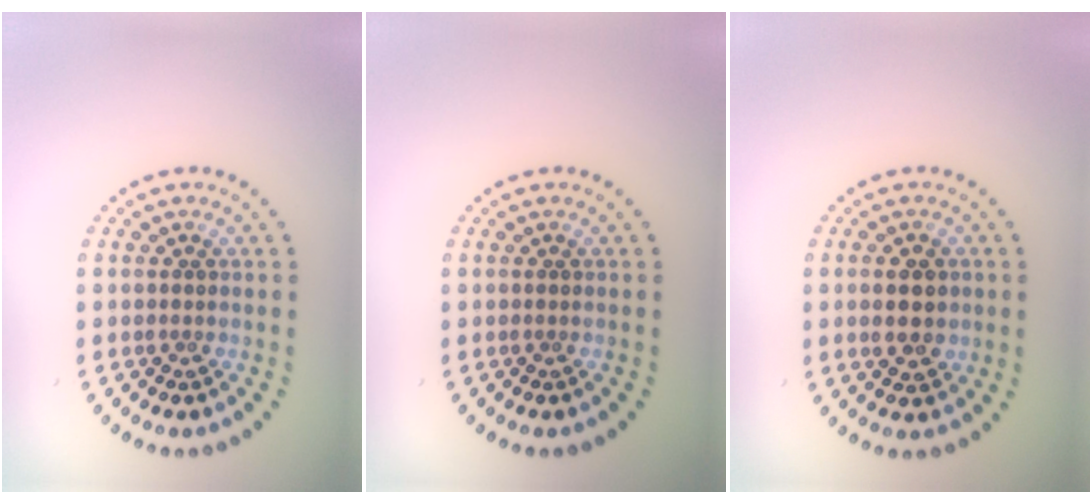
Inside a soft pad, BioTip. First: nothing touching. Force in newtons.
{"total": 0.0}
{"total": 2.8, "press": 2.8, "slide": 0.2}